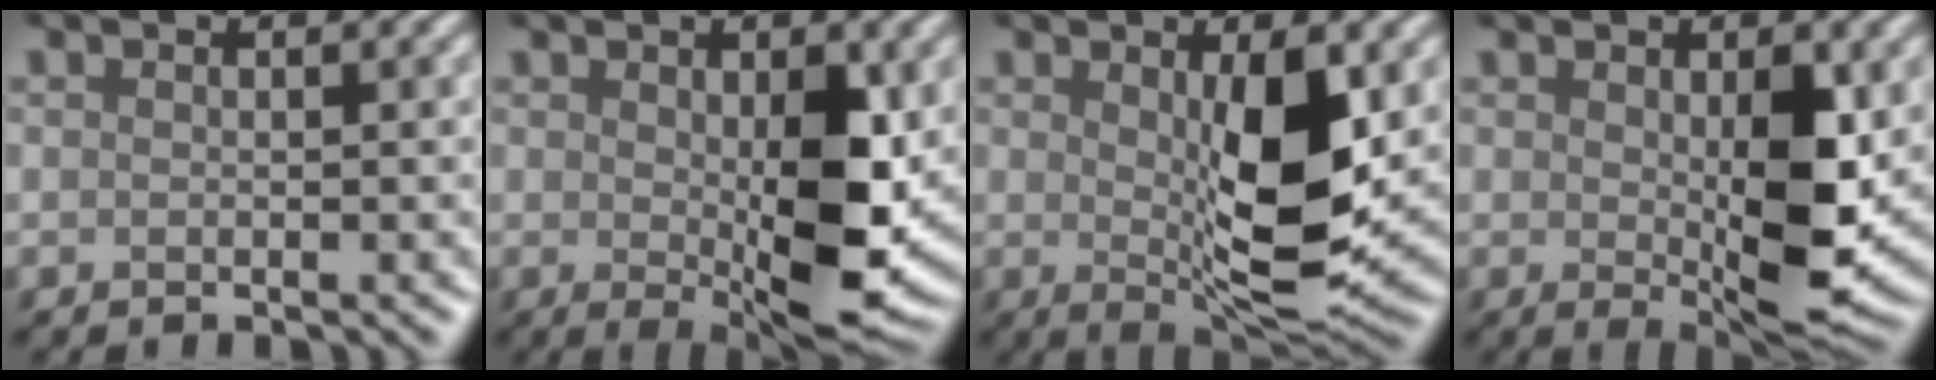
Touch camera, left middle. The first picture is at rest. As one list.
[{"total": 7.9, "force": [0.1, 2.8, 7.4], "torque": [-0.120, -0.014, 0.014]}, {"total": 7.5, "force": [0.5, 2.1, 7.2], "torque": [-0.119, -0.023, 0.020]}, {"total": 6.6, "force": [0.2, 2.0, 6.3], "torque": [-0.104, -0.015, 0.015]}]